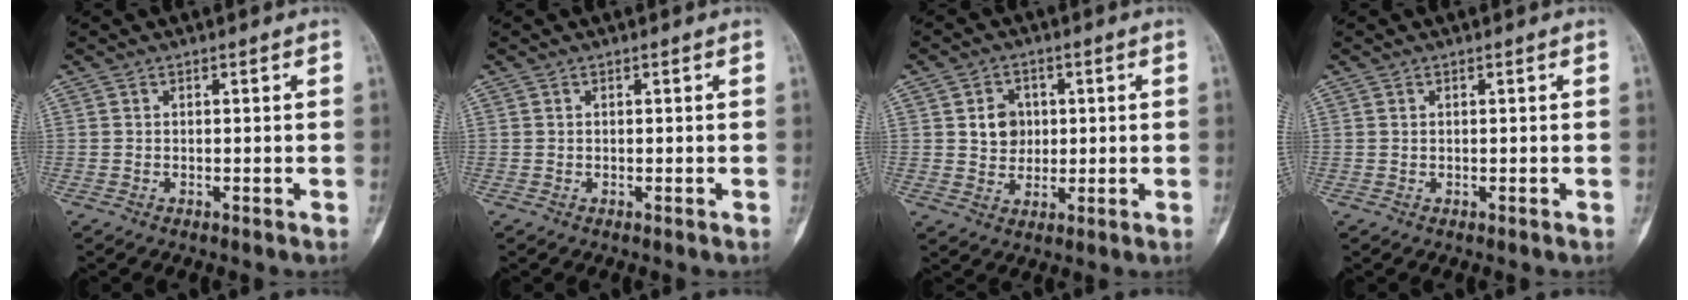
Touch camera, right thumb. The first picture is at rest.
{"total": 0.0}
{"total": 5.7, "force": [1.1, 4.9, 2.7], "torque": [-0.017, -0.001, 0.018]}
{"total": 0.0}